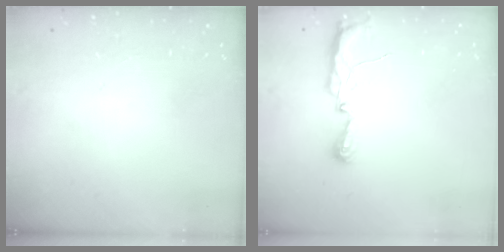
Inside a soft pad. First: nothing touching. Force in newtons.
{"total": 6.4, "press": 6.3, "slide": 0.8}